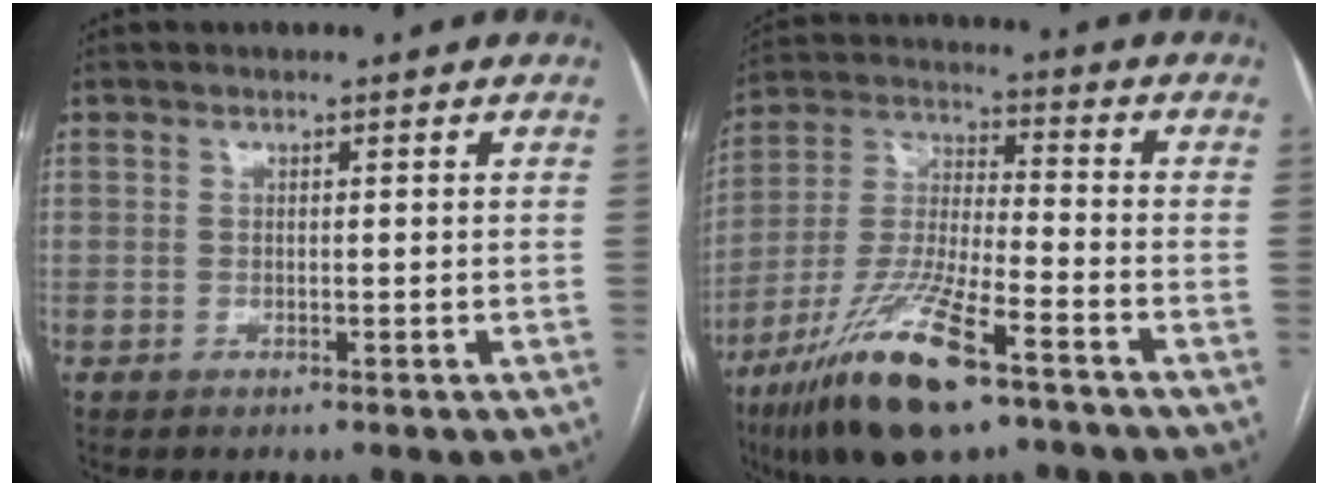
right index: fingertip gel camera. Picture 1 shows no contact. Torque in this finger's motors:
{"motor_torque": [0.99, -0.96, 0.40, 0.09]}